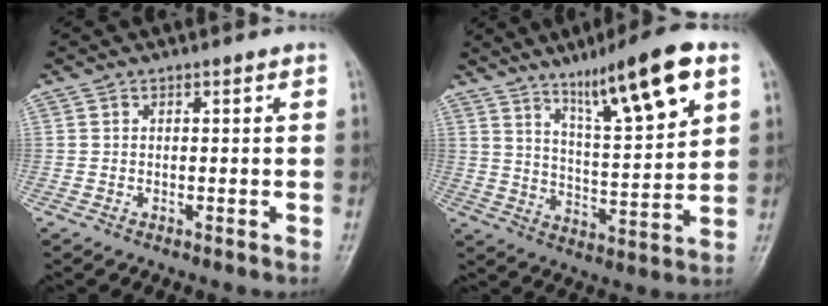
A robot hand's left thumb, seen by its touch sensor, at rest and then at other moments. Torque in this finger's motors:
{"motor_torque": [0.67, 0.59, 1.43, -1.35, 0.25]}